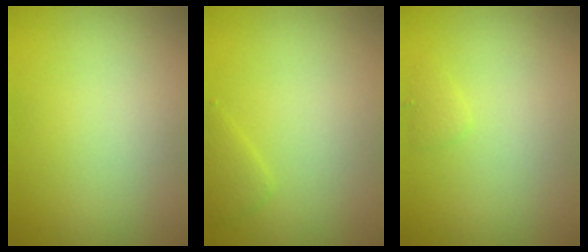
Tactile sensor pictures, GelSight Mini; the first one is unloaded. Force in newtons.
{"total": 1.1, "press": 1.1, "slide": 0.1}
{"total": 0.7, "press": 0.7, "slide": 0.0}